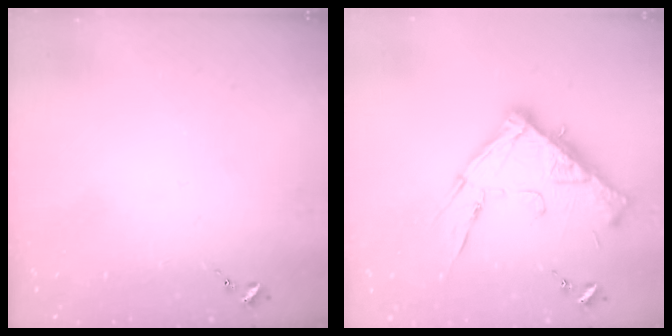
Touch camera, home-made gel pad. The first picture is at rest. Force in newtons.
{"total": 15.4, "press": 15.4, "slide": 0.4}